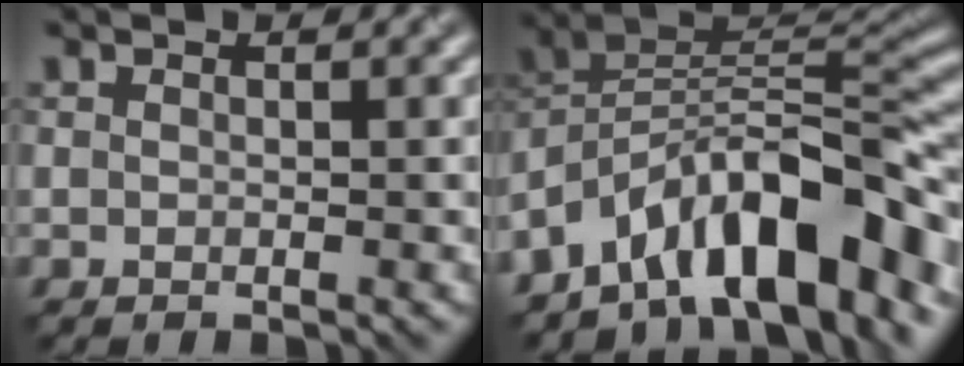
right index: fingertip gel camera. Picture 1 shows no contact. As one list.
[{"total": 12.3, "force": [-7.1, 5.2, 8.6], "torque": [-0.123, 0.027, -0.134]}]